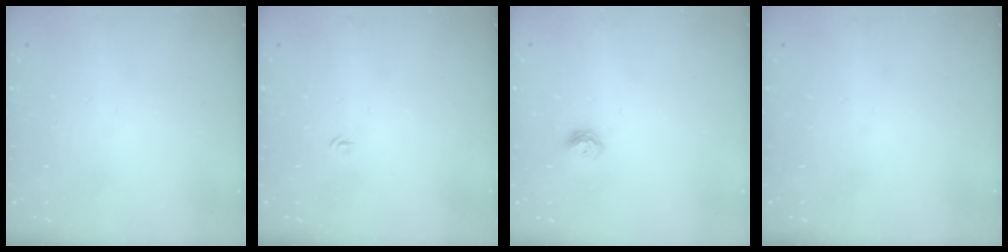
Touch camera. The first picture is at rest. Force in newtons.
{"total": 3.2, "press": 3.2, "slide": 0.4}
{"total": 5.2, "press": 5.2, "slide": 0.5}
{"total": 0.0}